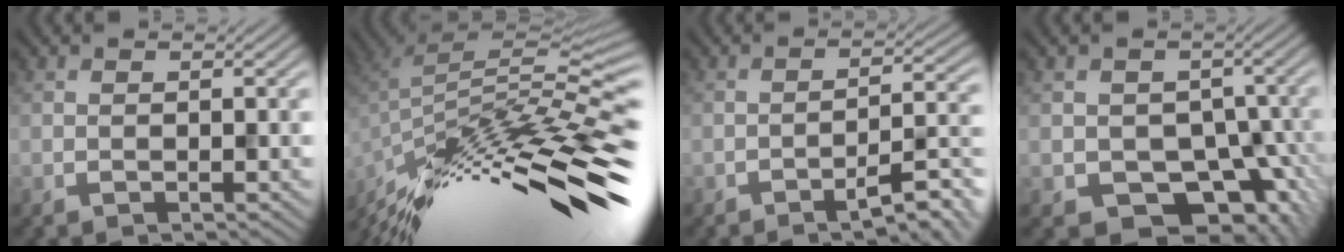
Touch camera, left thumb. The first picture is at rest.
{"total": 14.8, "force": [-8.4, 4.8, 11.1], "torque": [-0.190, 0.029, -0.135]}
{"total": 6.9, "force": [-4.8, 1.2, 4.8], "torque": [-0.077, 0.011, -0.065]}
{"total": 8.2, "force": [-3.2, 6.5, 3.8], "torque": [-0.043, -0.019, -0.027]}